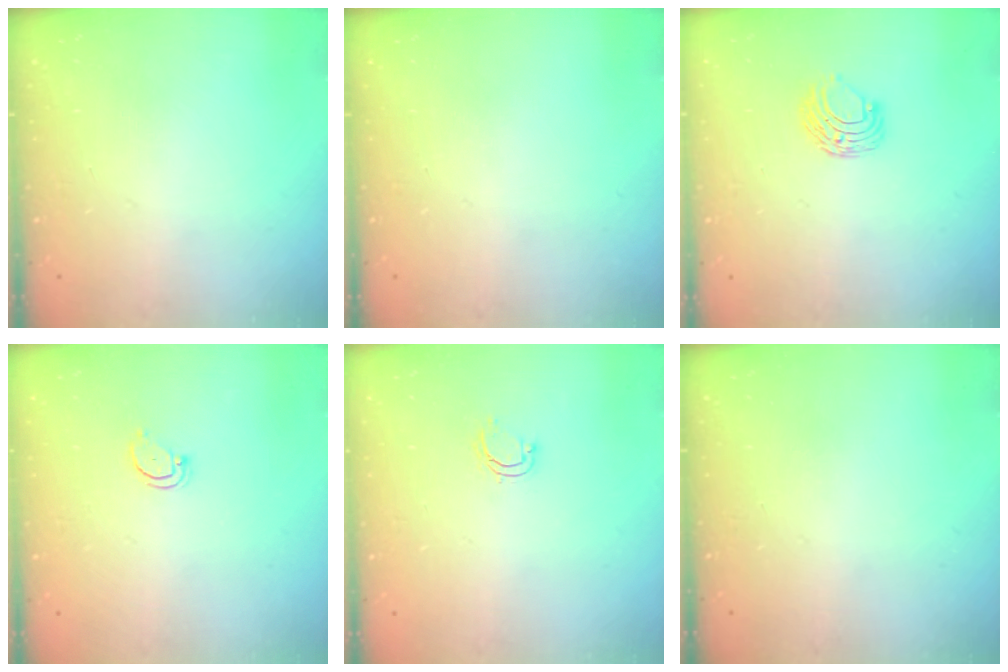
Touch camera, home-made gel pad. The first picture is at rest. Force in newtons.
{"total": 0.0}
{"total": 7.1, "press": 7.0, "slide": 0.7}
{"total": 2.4, "press": 2.4, "slide": 0.2}
{"total": 3.7, "press": 3.7, "slide": 0.3}
{"total": 0.0}